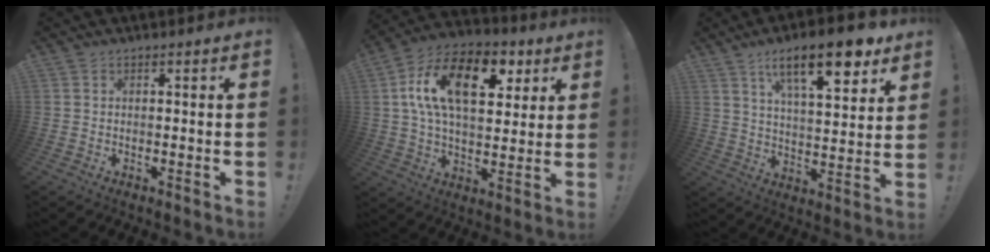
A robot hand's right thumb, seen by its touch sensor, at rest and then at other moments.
{"total": 19.8, "force": [6.6, 11.4, 14.8], "torque": [-0.236, -0.014, 0.109]}
{"total": 17.3, "force": [9.8, 5.4, 13.2], "torque": [-0.205, -0.044, 0.153]}